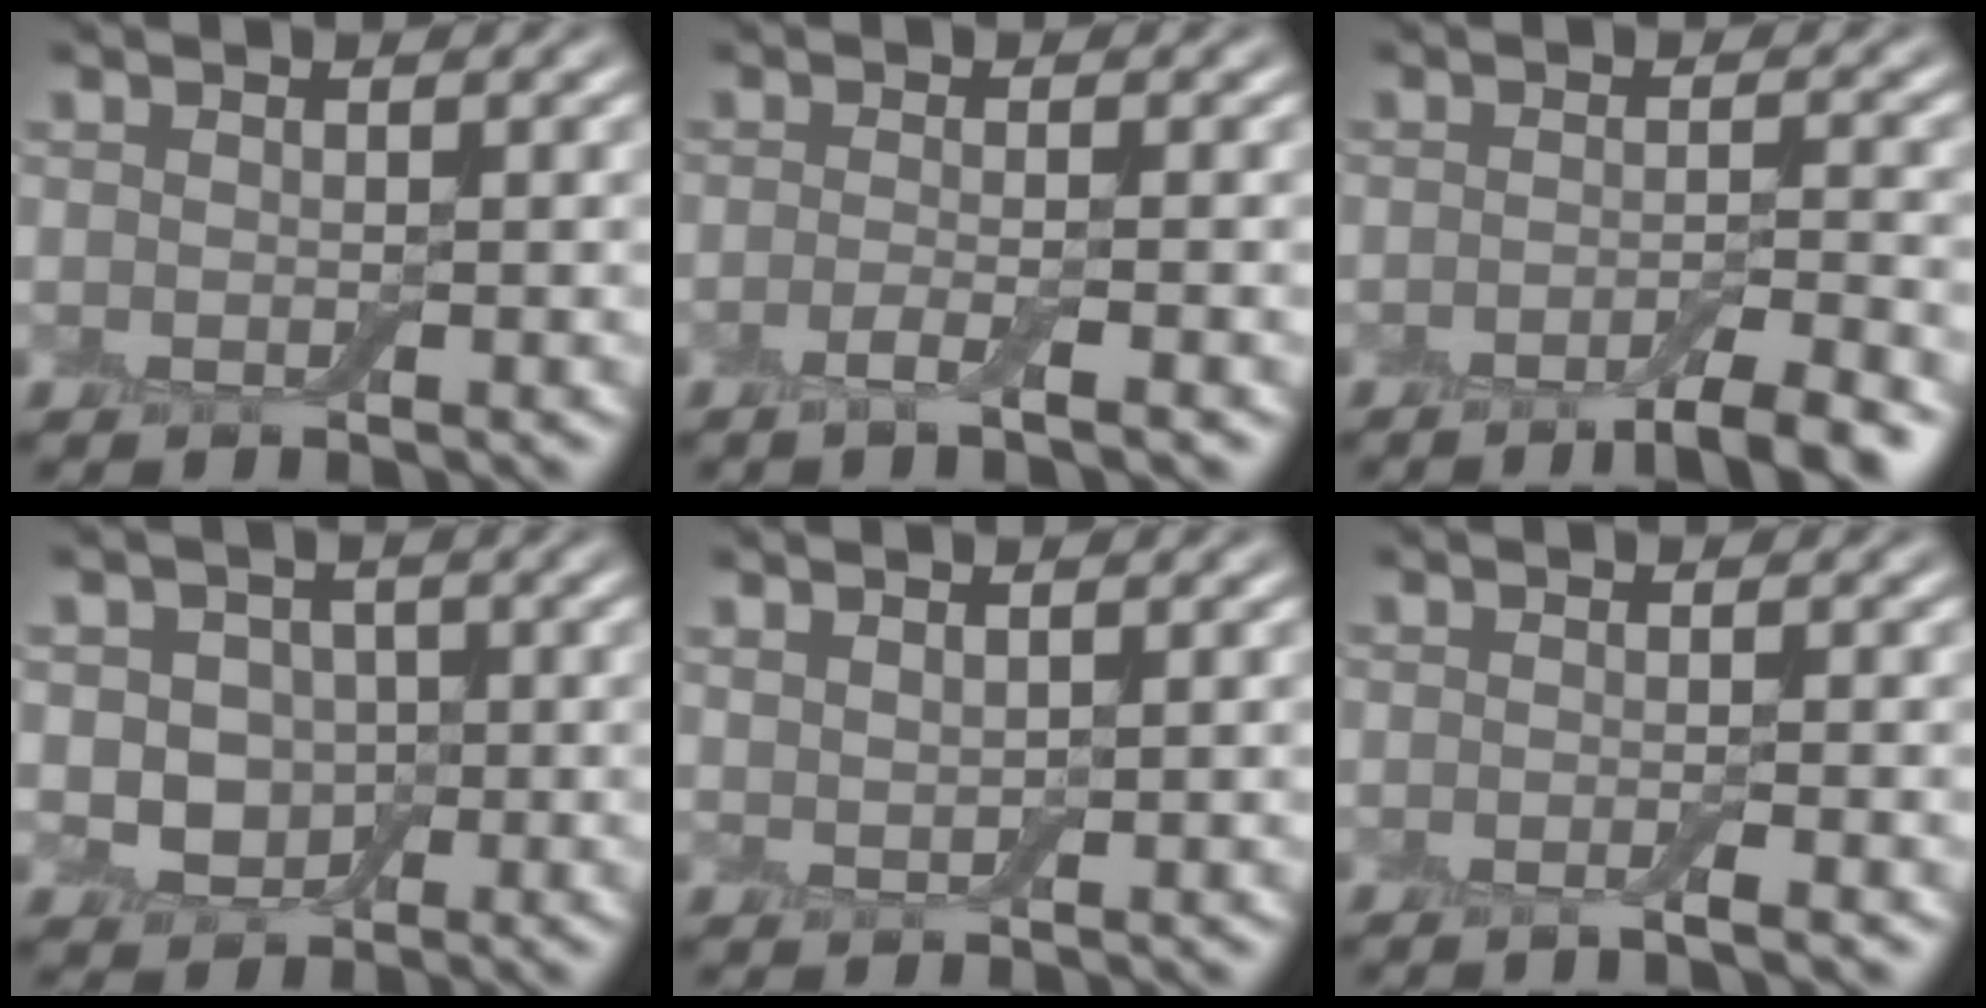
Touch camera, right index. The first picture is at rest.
{"total": 2.0, "force": [-0.9, 0.4, 1.7], "torque": [-0.024, -0.002, -0.024]}
{"total": 4.6, "force": [-3.0, 0.9, 3.4], "torque": [-0.045, 0.002, -0.049]}
{"total": 3.6, "force": [-0.2, 3.0, 2.0], "torque": [-0.025, -0.003, -0.011]}
{"total": 1.2, "force": [0.9, 0.3, 0.7], "torque": [-0.016, 0.002, 0.020]}
{"total": 1.5, "force": [-0.7, 0.2, 1.3], "torque": [-0.011, -0.001, -0.017]}